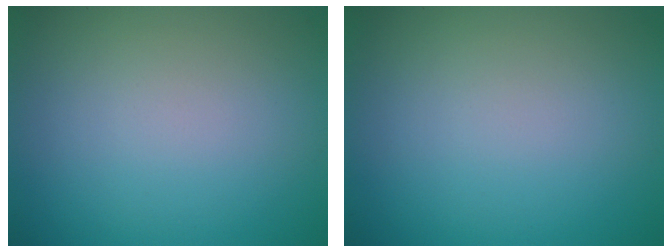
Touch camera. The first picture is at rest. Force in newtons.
{"total": 0.0}